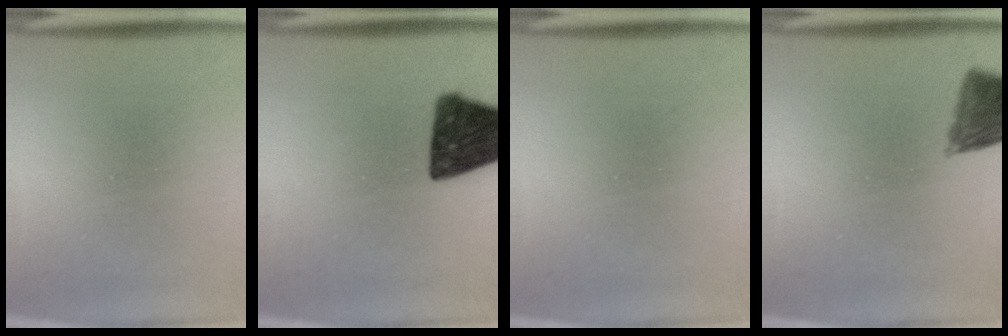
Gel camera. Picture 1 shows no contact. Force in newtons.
{"total": 16.6}
{"total": 0.0}
{"total": 7.7}